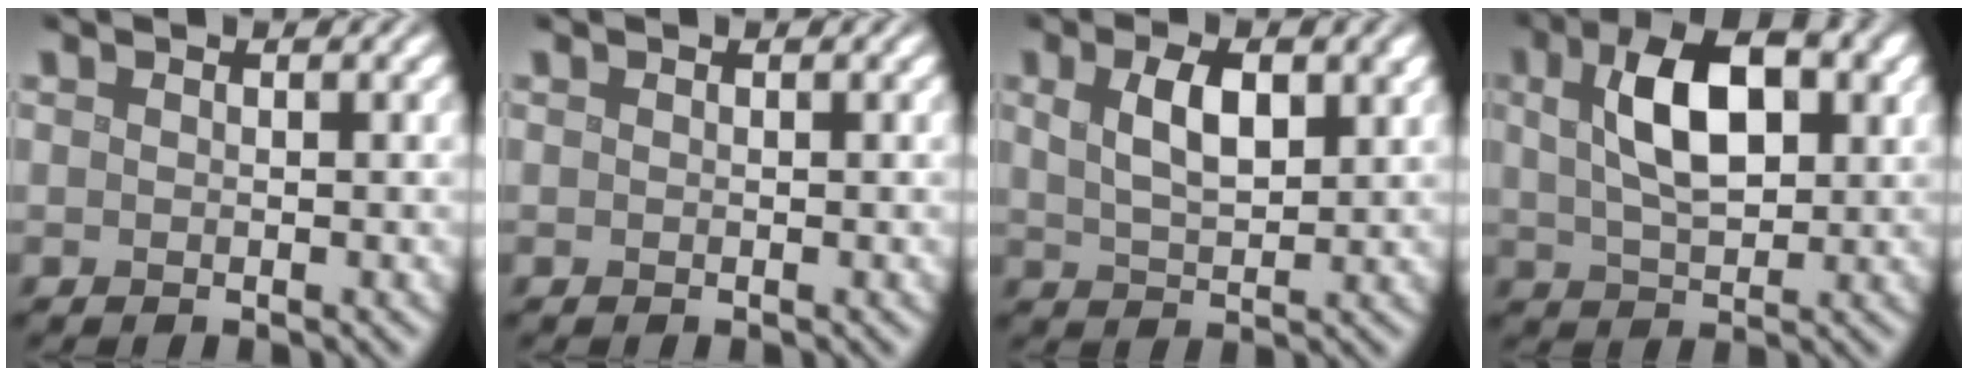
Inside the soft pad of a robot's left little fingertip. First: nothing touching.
{"total": 0.0}
{"total": 4.6, "force": [1.5, 2.3, 3.7], "torque": [-0.076, 0.002, 0.031]}
{"total": 7.7, "force": [2.0, 4.1, 6.2], "torque": [-0.118, 0.013, 0.034]}